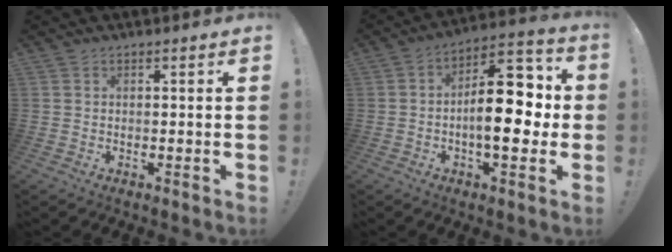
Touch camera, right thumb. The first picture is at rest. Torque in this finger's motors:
{"motor_torque": [1.19, 2.03, 1.30, -1.02, 0.06]}